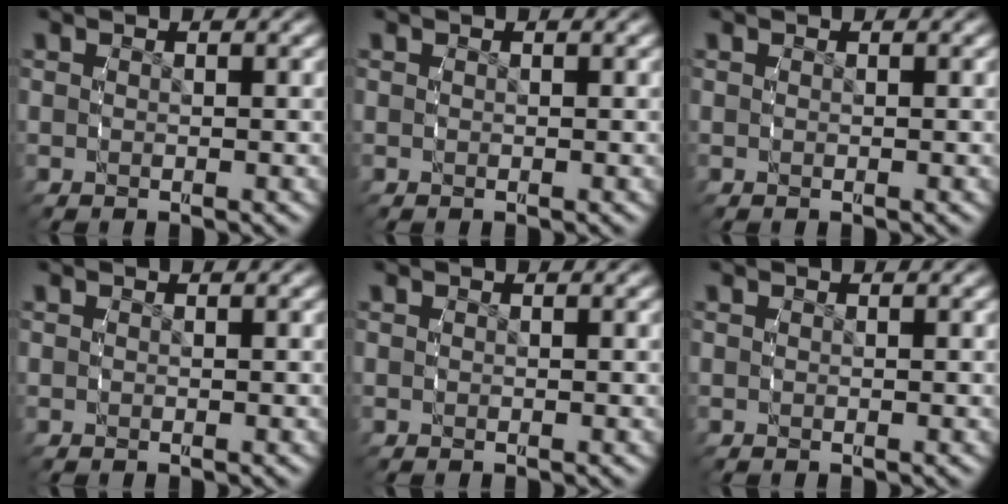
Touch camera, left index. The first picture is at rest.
{"total": 0.0}
{"total": 0.0}
{"total": 0.0}
{"total": 0.0}
{"total": 0.0}